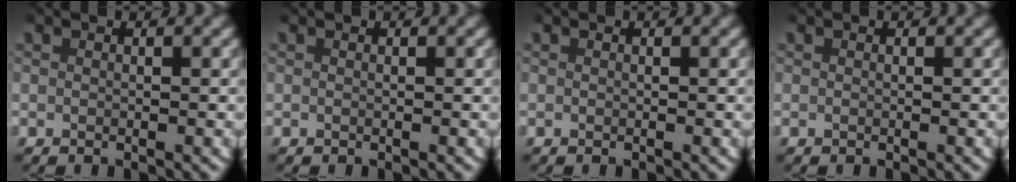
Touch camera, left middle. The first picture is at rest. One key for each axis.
{"total": 0.0}
{"total": 0.0}
{"total": 0.0}